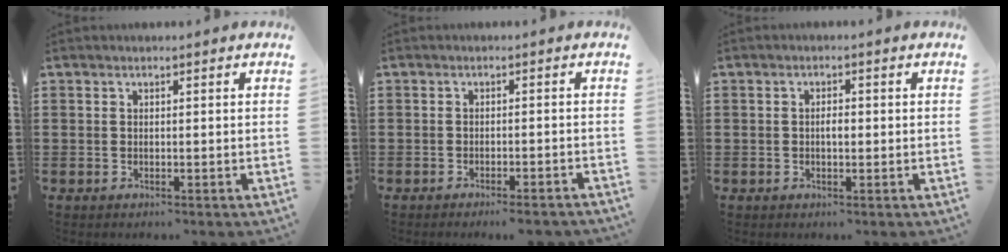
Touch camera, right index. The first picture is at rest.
{"total": 1.8, "force": [-1.6, -0.1, 0.8], "torque": [-0.015, 0.000, -0.031]}
{"total": 1.8, "force": [-0.1, 0.7, 1.7], "torque": [-0.031, 0.002, -0.003]}